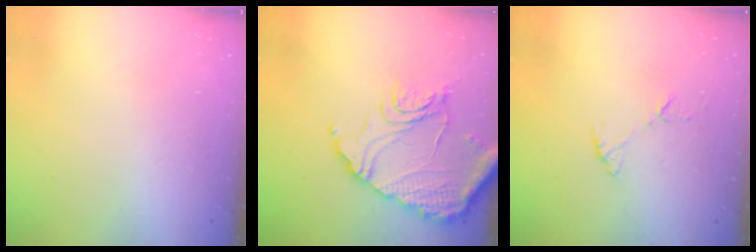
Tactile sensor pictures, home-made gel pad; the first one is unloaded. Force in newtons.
{"total": 16.7, "press": 16.6, "slide": 1.5}
{"total": 6.6, "press": 6.6, "slide": 0.6}